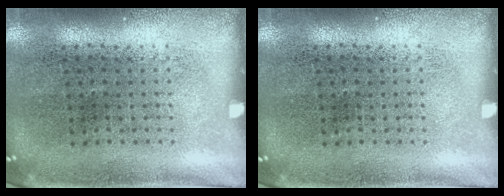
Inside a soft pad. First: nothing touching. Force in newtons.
{"total": 0.0}